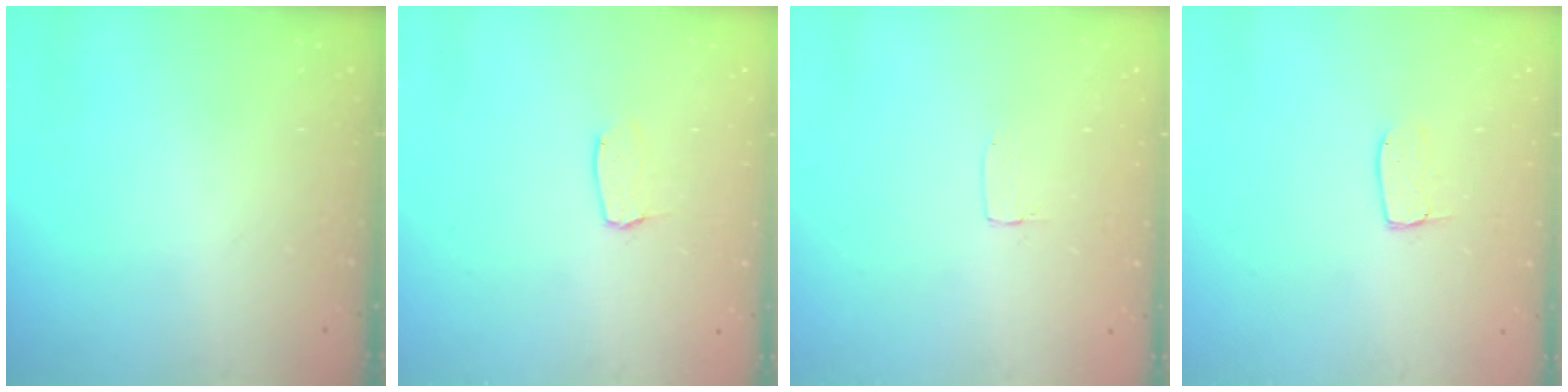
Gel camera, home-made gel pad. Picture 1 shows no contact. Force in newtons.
{"total": 4.0, "press": 4.0, "slide": 0.3}
{"total": 1.2, "press": 1.2, "slide": 0.0}
{"total": 4.9, "press": 4.8, "slide": 0.4}